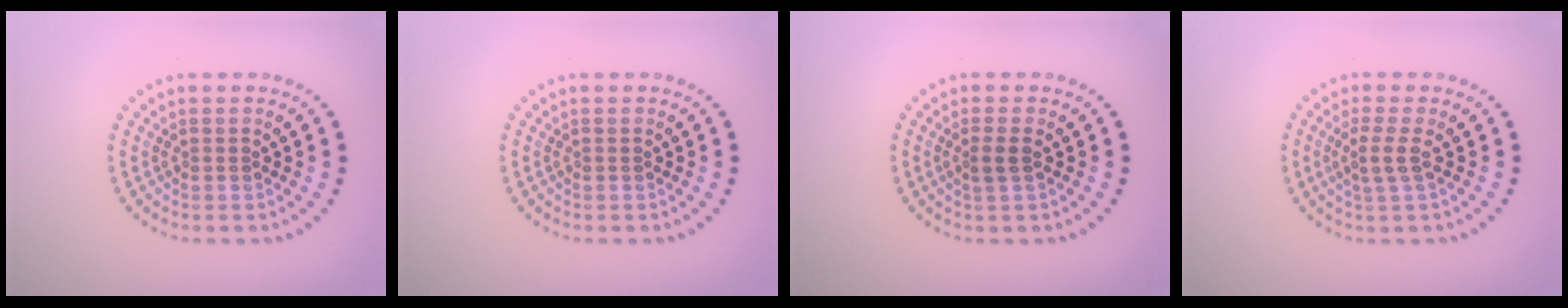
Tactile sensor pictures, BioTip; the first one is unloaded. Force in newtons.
{"total": 0.0}
{"total": 1.3, "press": 1.1, "slide": 0.7}
{"total": 1.9, "press": 1.4, "slide": 1.2}